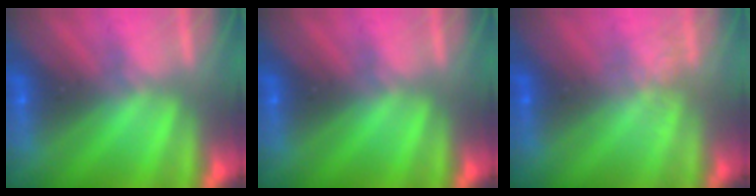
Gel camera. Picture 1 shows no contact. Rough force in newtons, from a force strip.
{"total": 0.0}
{"total": 1.5}